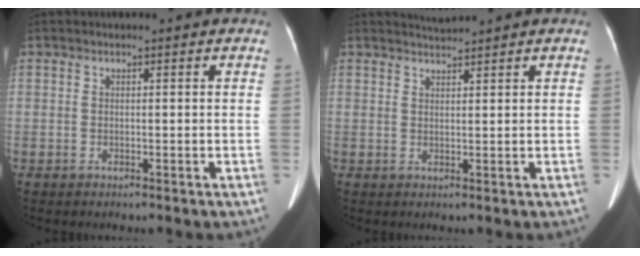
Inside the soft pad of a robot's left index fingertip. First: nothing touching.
{"total": 1.8, "force": [1.7, -0.7, -0.2], "torque": [-0.002, 0.002, 0.038]}